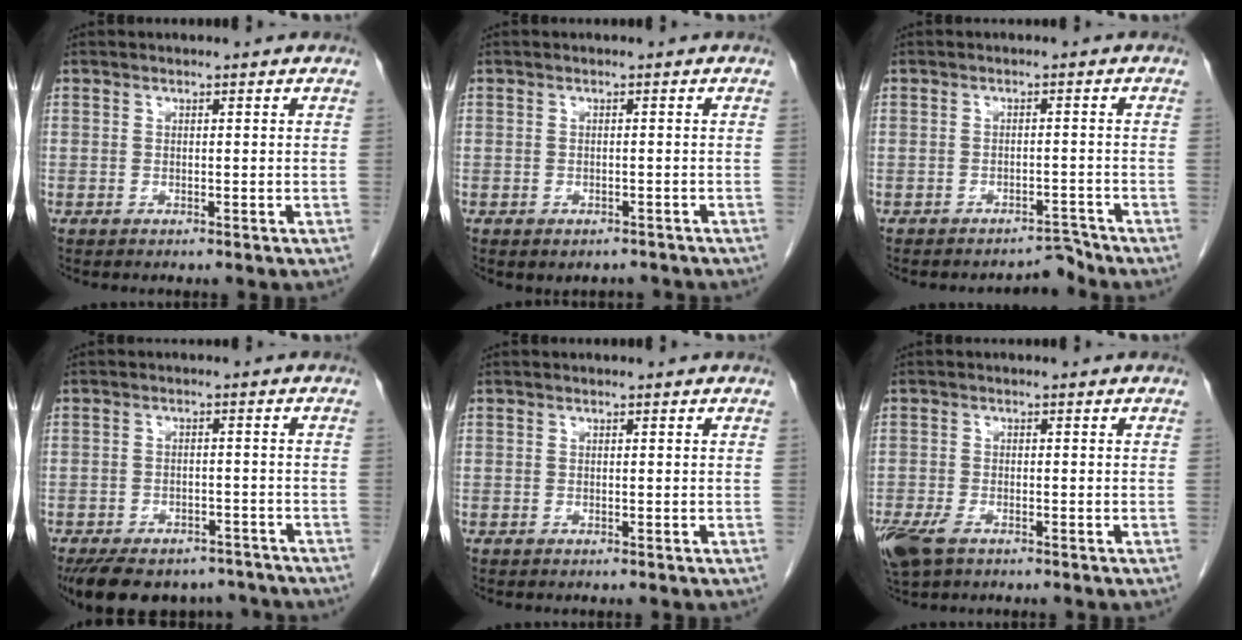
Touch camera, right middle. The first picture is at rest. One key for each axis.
{"total": 1.9, "fx": -1.7, "fy": 0.7, "fz": 0.4, "tx": -0.004, "ty": 0.001, "tz": -0.021}
{"total": 2.2, "fx": -2.1, "fy": -0.4, "fz": -0.8, "tx": 0.017, "ty": 0.002, "tz": -0.026}
{"total": 14.3, "fx": -11.6, "fy": 6.5, "fz": 5.4, "tx": -0.109, "ty": 0.000, "tz": -0.150}
{"total": 0.0}
{"total": 6.0, "fx": -3.8, "fy": 2.8, "fz": 3.8, "tx": -0.082, "ty": -0.012, "tz": -0.068}